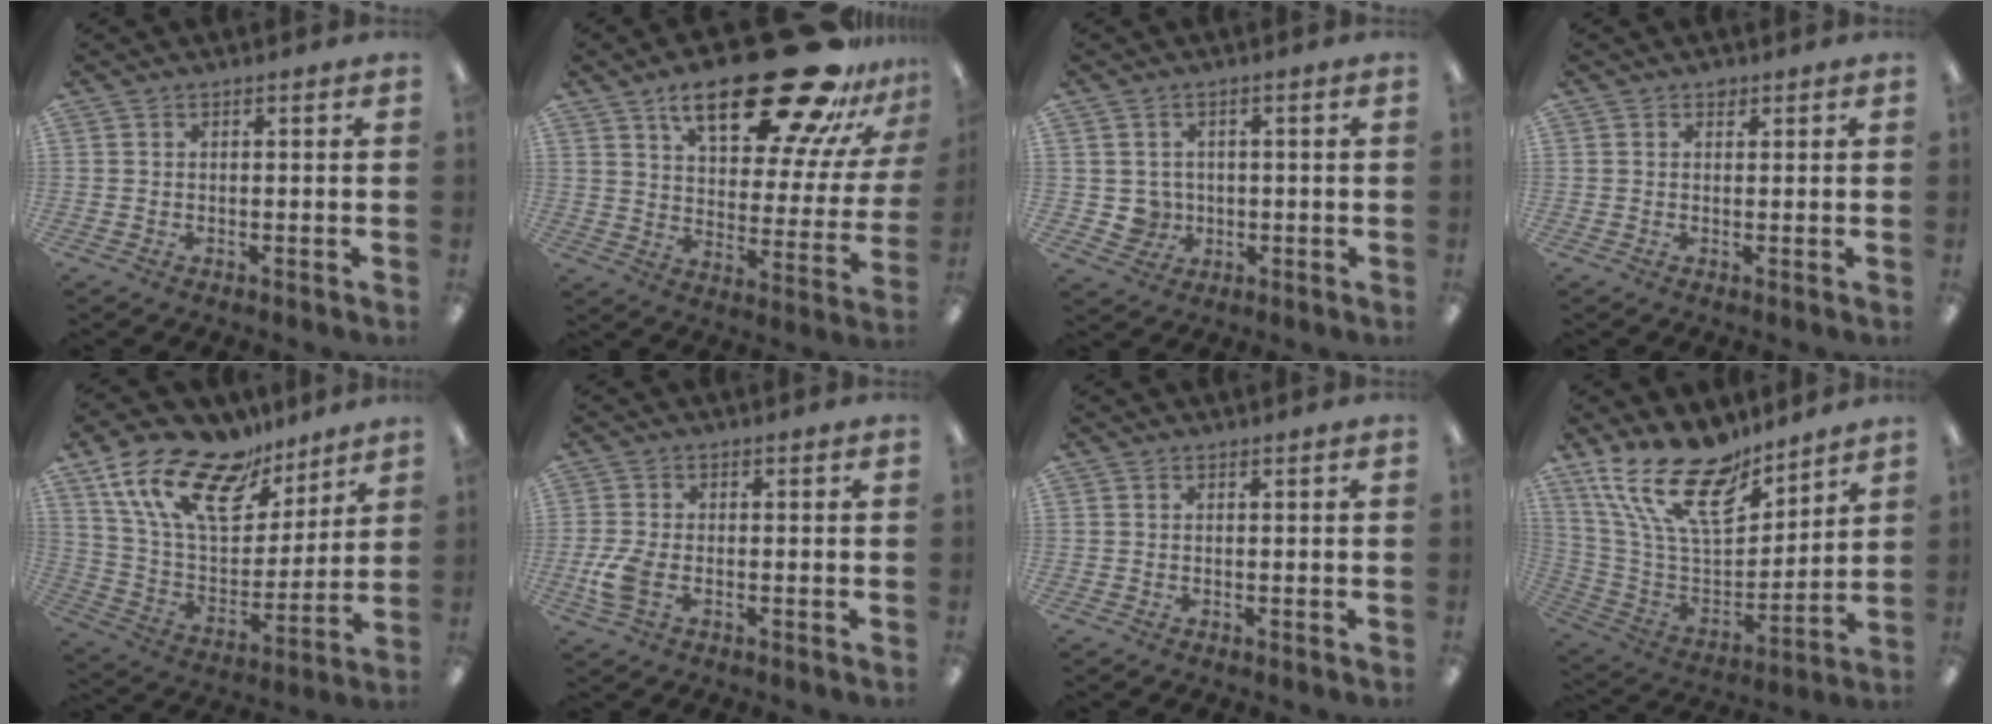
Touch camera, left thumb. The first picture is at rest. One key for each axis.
{"total": 29.3, "fx": 19.7, "fy": 10.8, "fz": 18.7, "tx": -0.266, "ty": -0.124, "tz": 0.313}
{"total": 4.2, "fx": -0.1, "fy": 4.2, "fz": 0.8, "tx": -0.015, "ty": 0.006, "tz": 0.002}
{"total": 1.1, "fx": 0.7, "fy": 0.7, "fz": 0.5, "tx": -0.003, "ty": -0.002, "tz": 0.012}
{"total": 20.4, "fx": 13.5, "fy": 9.9, "fz": 11.7, "tx": -0.238, "ty": -0.071, "tz": 0.243}
{"total": 6.1, "fx": -1.6, "fy": 3.5, "fz": 4.7, "tx": -0.107, "ty": 0.000, "tz": -0.032}
{"total": 0.0}
{"total": 21.8, "fx": 15.3, "fy": 9.3, "fz": 12.5, "tx": -0.252, "ty": -0.098, "tz": 0.276}